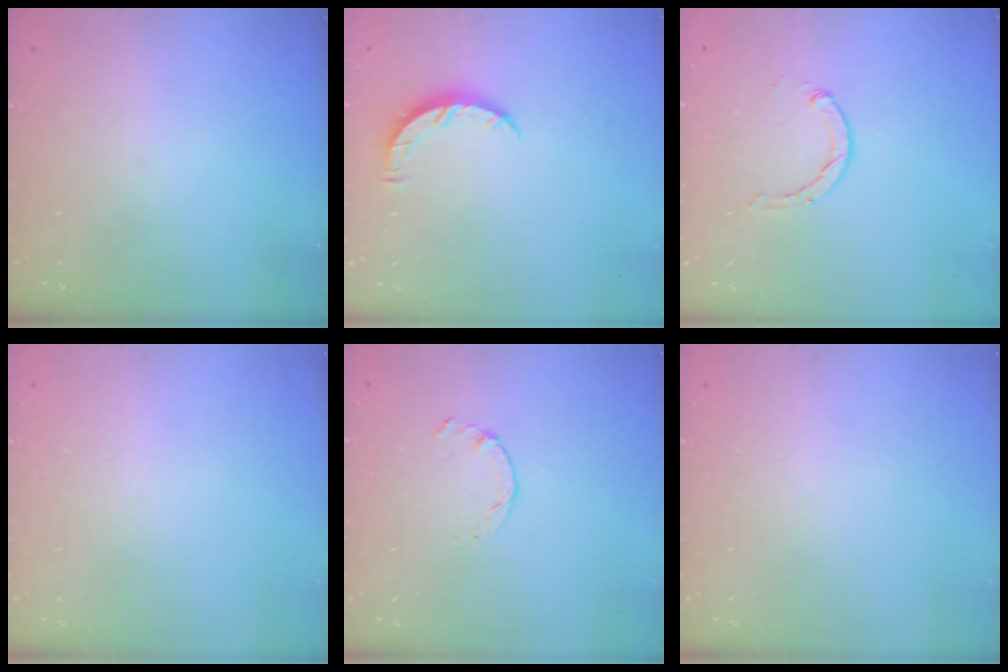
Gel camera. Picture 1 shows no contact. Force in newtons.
{"total": 5.2, "press": 5.2, "slide": 0.5}
{"total": 0.8, "press": 0.8, "slide": 0.2}
{"total": 0.0}
{"total": 0.9, "press": 0.9, "slide": 0.3}
{"total": 0.0}